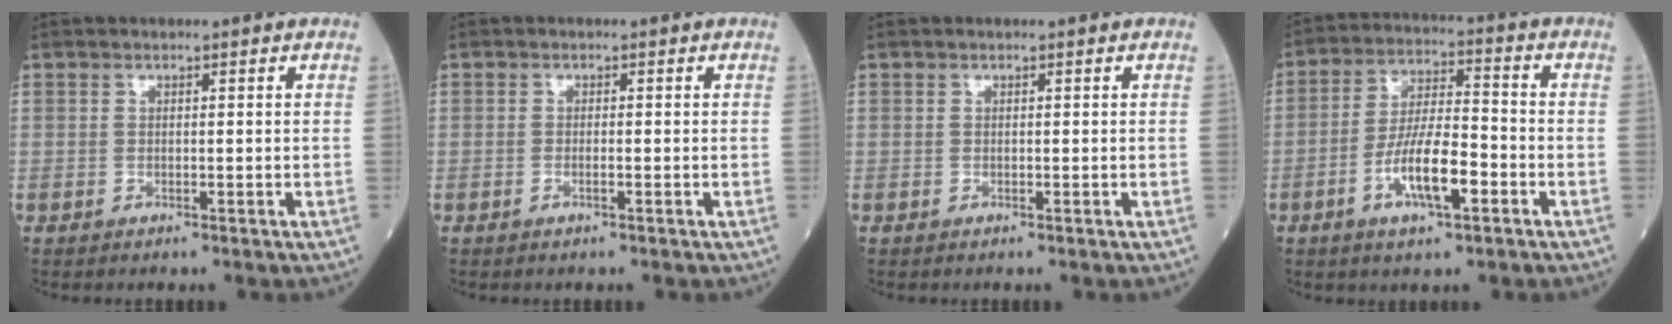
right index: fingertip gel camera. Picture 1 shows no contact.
{"total": 0.7, "force": [-0.3, 0.0, 0.6], "torque": [-0.018, 0.001, -0.002]}
{"total": 0.0}
{"total": 9.6, "force": [-3.8, 2.3, 8.5], "torque": [-0.167, 0.003, -0.066]}